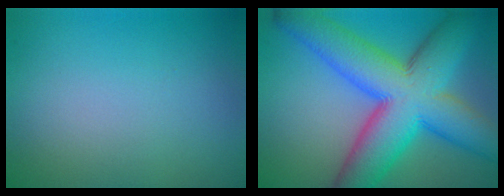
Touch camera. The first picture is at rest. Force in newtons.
{"total": 13.0, "press": 13.0, "slide": 0.3}